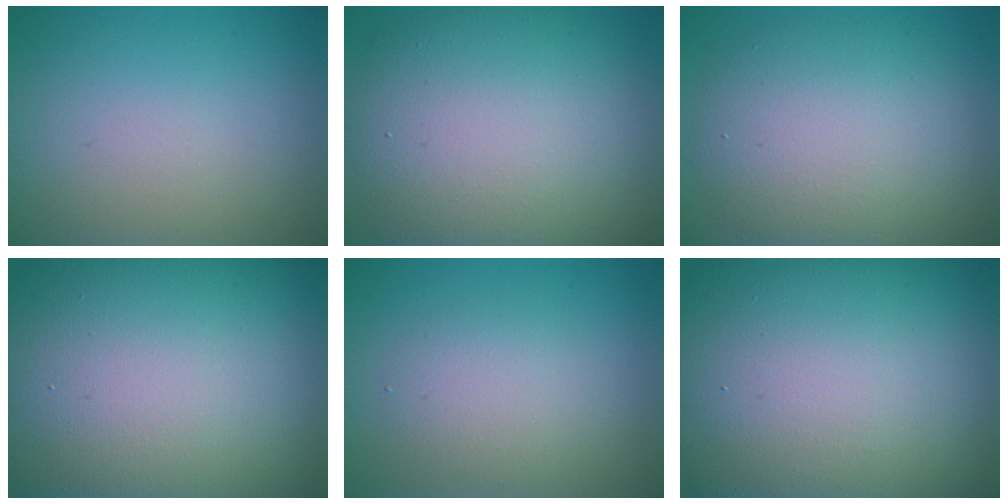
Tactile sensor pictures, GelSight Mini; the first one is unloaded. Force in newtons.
{"total": 12.9, "press": 12.8, "slide": 1.4}
{"total": 8.0, "press": 8.0, "slide": 0.5}
{"total": 23.3, "press": 23.3, "slide": 1.2}
{"total": 2.6, "press": 2.6, "slide": 0.3}
{"total": 21.8, "press": 21.8, "slide": 1.0}